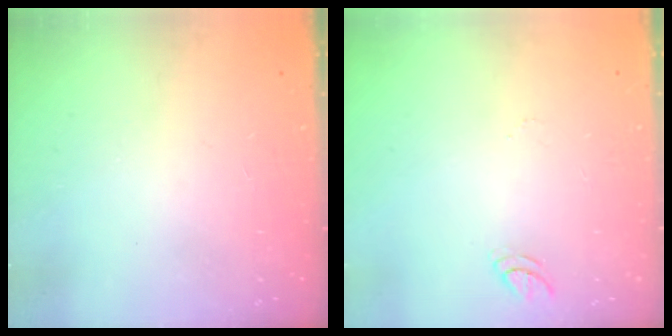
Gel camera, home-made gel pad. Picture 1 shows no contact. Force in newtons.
{"total": 3.7, "press": 3.7, "slide": 0.3}